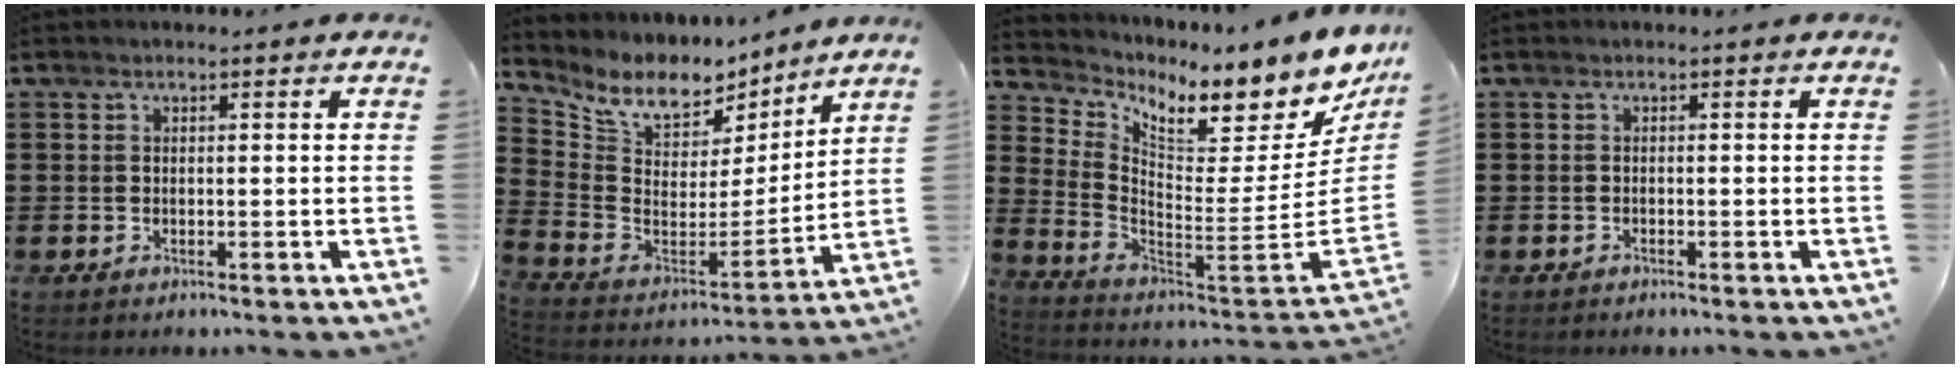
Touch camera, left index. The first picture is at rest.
{"total": 8.9, "force": [7.1, 4.4, 3.0], "torque": [-0.095, -0.043, 0.127]}
{"total": 6.4, "force": [5.1, 1.7, 3.5], "torque": [-0.075, -0.069, 0.078]}
{"total": 0.5, "force": [-0.5, 0.0, 0.0], "torque": [-0.003, -0.002, -0.012]}